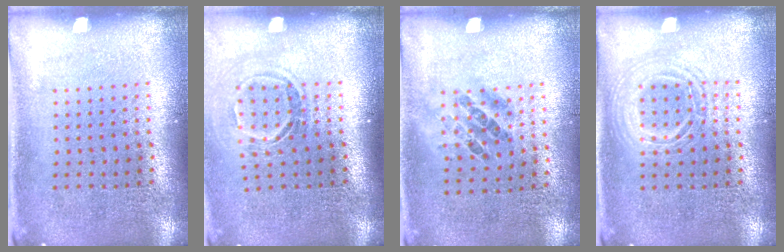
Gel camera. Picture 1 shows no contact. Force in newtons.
{"total": 1.6, "press": 1.1, "slide": 1.2}
{"total": 1.0, "press": 0.7, "slide": 0.7}
{"total": 1.2, "press": 1.2, "slide": 0.1}